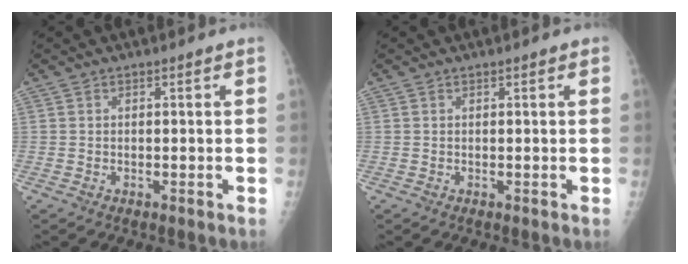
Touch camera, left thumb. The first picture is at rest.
{"total": 0.6, "force": [0.4, 0.3, 0.4], "torque": [-0.006, 0.000, 0.003]}